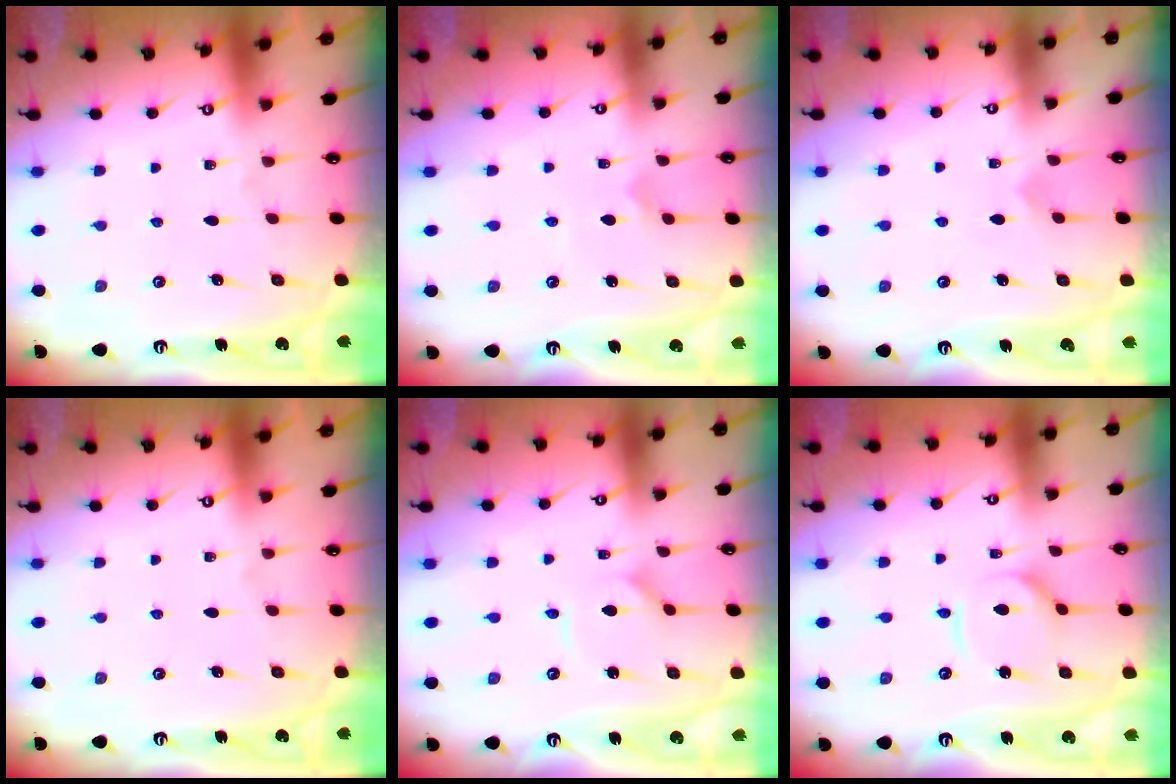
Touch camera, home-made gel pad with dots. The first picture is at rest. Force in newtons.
{"total": 3.9, "press": 3.8, "slide": 0.4}
{"total": 4.1, "press": 4.1, "slide": 0.2}
{"total": 0.0}
{"total": 1.6, "press": 1.5, "slide": 0.2}
{"total": 5.6, "press": 5.6, "slide": 0.6}